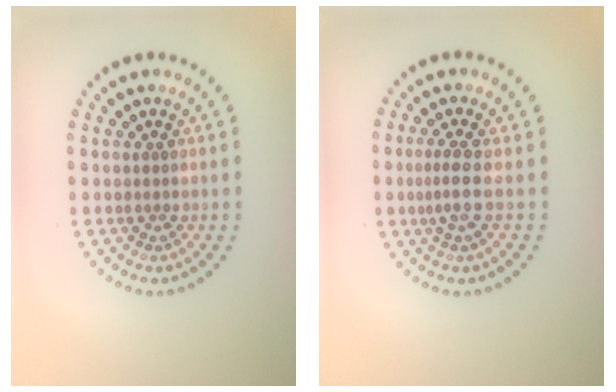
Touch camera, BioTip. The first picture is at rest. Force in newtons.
{"total": 2.0, "press": 1.4, "slide": 1.4}